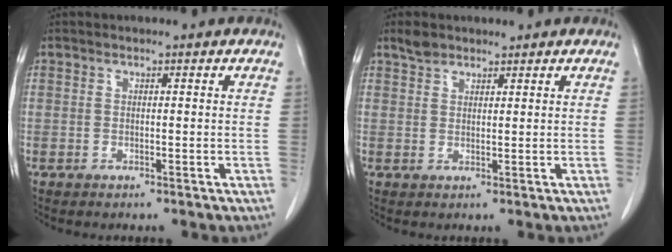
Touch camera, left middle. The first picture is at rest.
{"total": 2.2, "force": [2.0, 0.9, 0.6], "torque": [-0.016, 0.009, 0.036]}